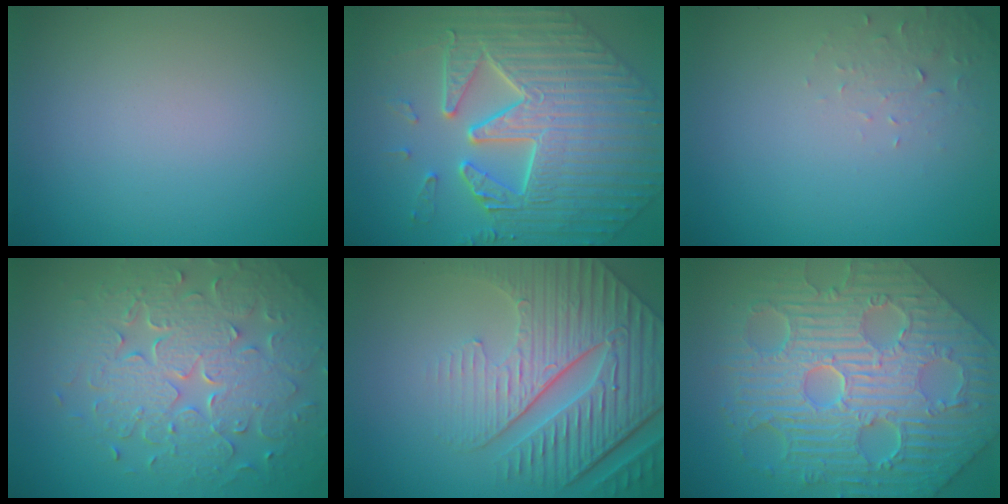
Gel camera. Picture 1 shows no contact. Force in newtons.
{"total": 8.7, "press": 7.2, "slide": 4.9}
{"total": 1.6, "press": 1.6, "slide": 0.4}
{"total": 8.3, "press": 6.0, "slide": 5.8}
{"total": 8.5, "press": 6.3, "slide": 5.8}
{"total": 11.9, "press": 8.0, "slide": 8.8}